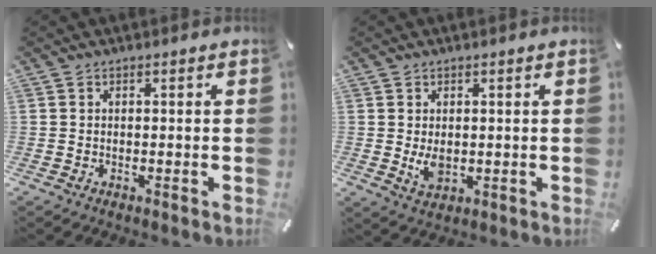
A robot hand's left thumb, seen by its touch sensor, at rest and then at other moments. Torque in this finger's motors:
{"motor_torque": [0.53, 0.83, 0.49, -0.16, 0.00]}